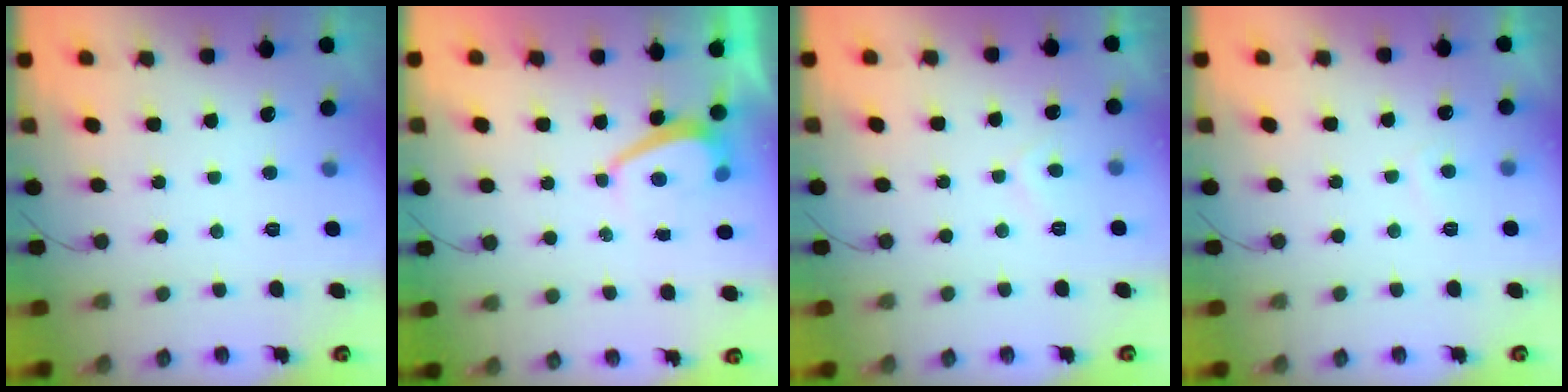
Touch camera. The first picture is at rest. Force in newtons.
{"total": 1.2, "press": 1.1, "slide": 0.5}
{"total": 2.2, "press": 2.1, "slide": 0.5}
{"total": 0.6, "press": 0.3, "slide": 0.5}